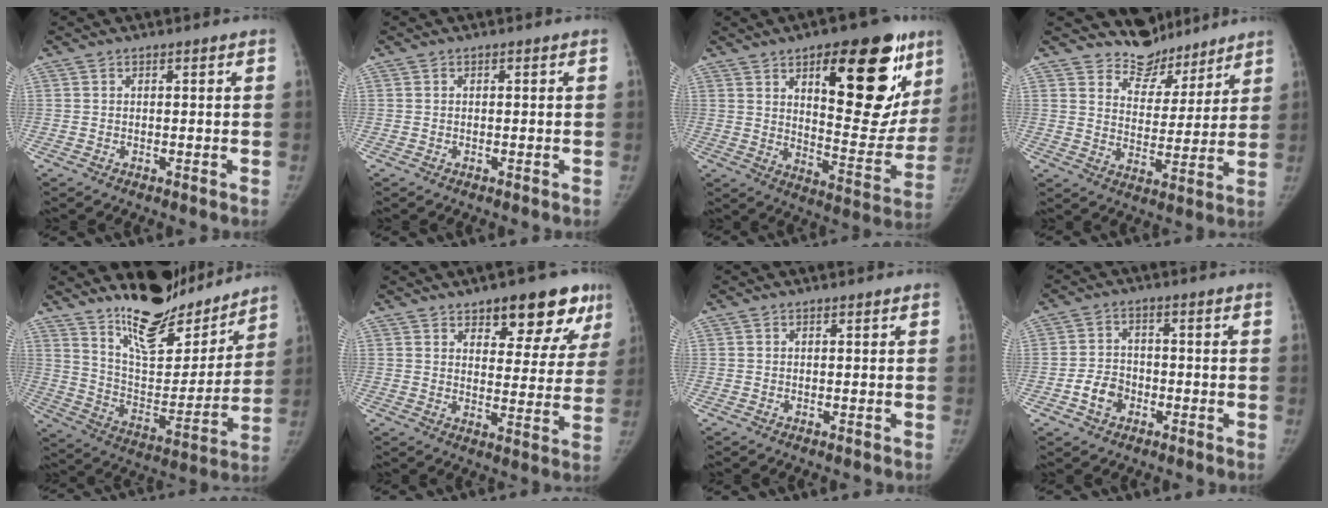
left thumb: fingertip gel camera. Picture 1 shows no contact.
{"total": 0.0}
{"total": 25.5, "force": [11.7, 10.0, 20.3], "torque": [-0.227, -0.047, 0.170]}
{"total": 9.3, "force": [8.4, 4.0, 0.1], "torque": [0.032, -0.072, 0.143]}
{"total": 20.3, "force": [17.1, 7.2, 8.3], "torque": [-0.074, -0.120, 0.280]}
{"total": 15.0, "force": [9.1, 6.4, 10.1], "torque": [-0.079, -0.043, 0.120]}
{"total": 0.0}
{"total": 5.2, "force": [-2.1, 4.1, 2.4], "torque": [-0.027, 0.019, -0.038]}